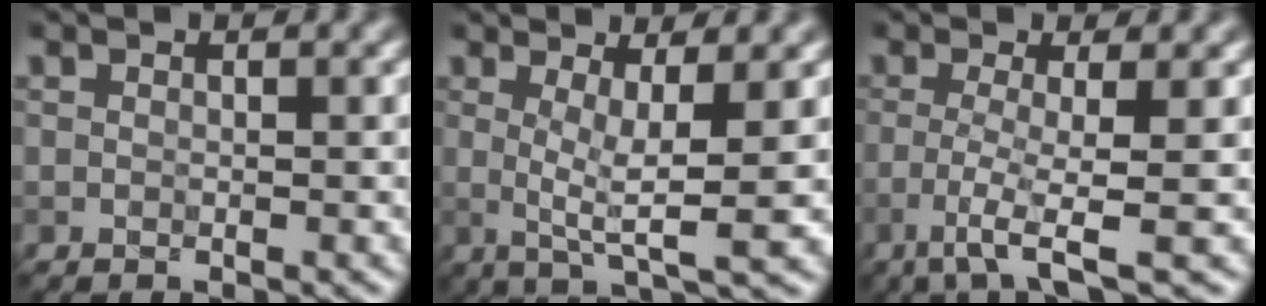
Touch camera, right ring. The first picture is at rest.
{"total": 4.2, "force": [0.9, 0.7, 4.1], "torque": [-0.072, -0.006, 0.014]}
{"total": 3.8, "force": [-1.5, 0.3, 3.5], "torque": [-0.070, -0.005, -0.040]}